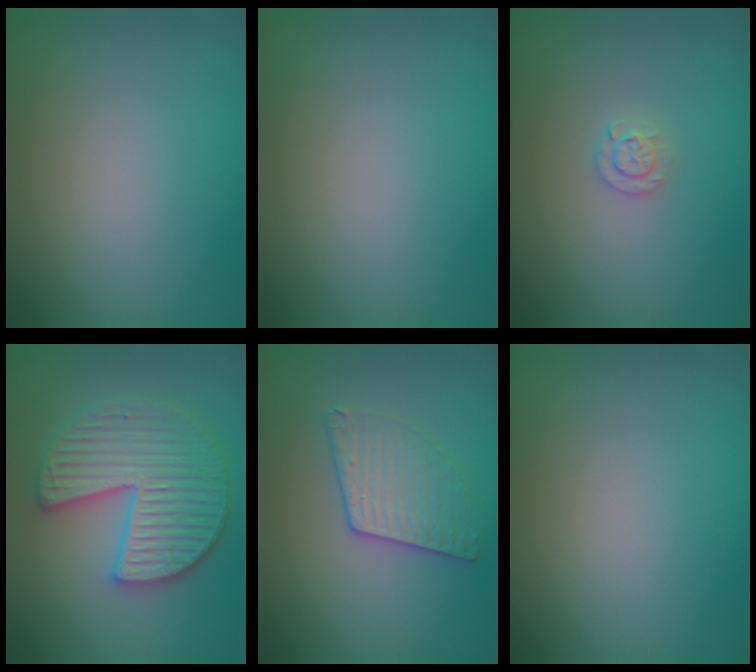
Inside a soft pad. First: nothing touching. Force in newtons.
{"total": 0.0}
{"total": 1.3, "press": 1.3, "slide": 0.2}
{"total": 6.1, "press": 6.0, "slide": 1.0}
{"total": 2.3, "press": 1.9, "slide": 1.3}
{"total": 0.0}